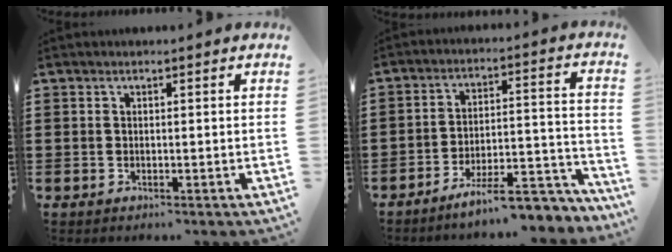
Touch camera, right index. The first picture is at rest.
{"total": 9.4, "force": [-7.7, 1.5, 5.2], "torque": [-0.076, 0.014, -0.141]}